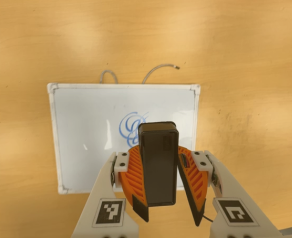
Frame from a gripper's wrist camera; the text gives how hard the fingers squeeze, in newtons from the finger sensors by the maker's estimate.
{"total": 7.9, "left": 8.6, "right": 7.1}